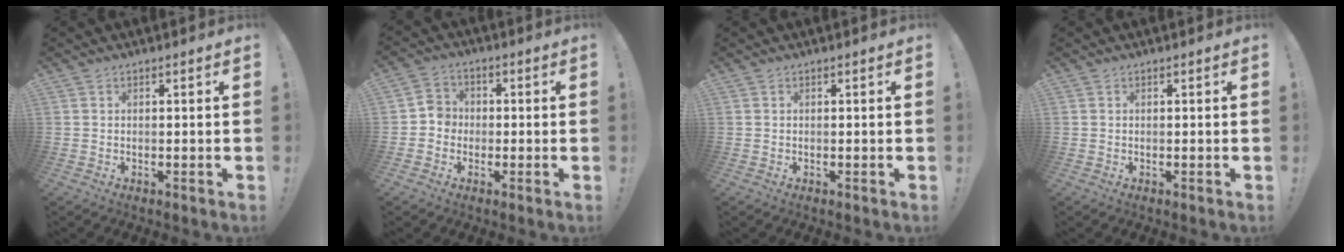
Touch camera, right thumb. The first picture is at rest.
{"total": 5.1, "force": [-1.8, 4.5, 1.6], "torque": [-0.020, 0.021, -0.032]}
{"total": 0.0}
{"total": 0.0}